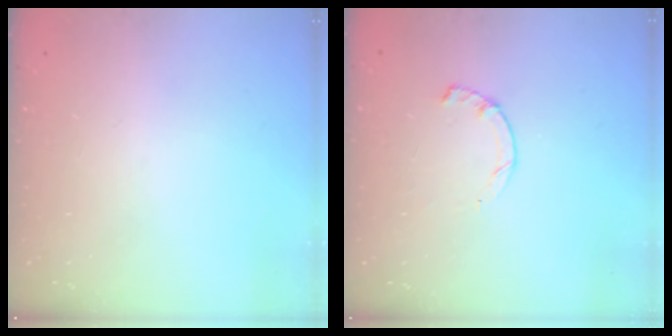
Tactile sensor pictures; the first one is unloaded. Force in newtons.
{"total": 2.3, "press": 2.3, "slide": 0.4}